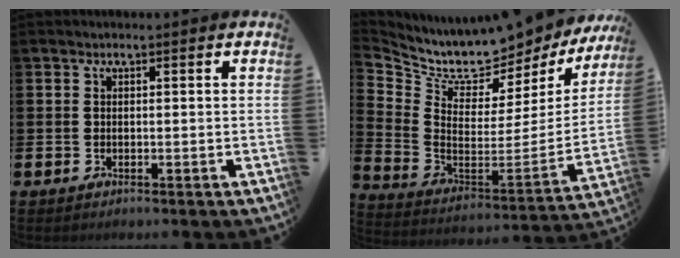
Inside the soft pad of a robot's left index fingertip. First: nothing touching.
{"total": 7.3, "force": [6.8, 2.1, 1.5], "torque": [-0.067, -0.071, 0.108]}